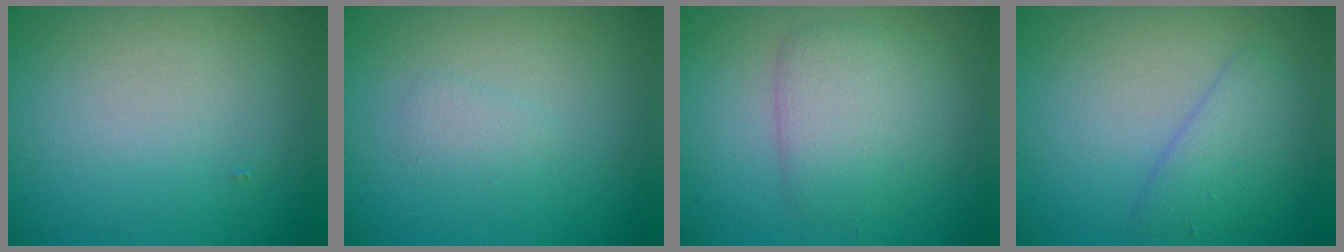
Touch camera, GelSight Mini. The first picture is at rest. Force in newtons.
{"total": 1.0, "press": 1.0, "slide": 0.1}
{"total": 3.5, "press": 3.5, "slide": 0.2}
{"total": 2.7, "press": 2.7, "slide": 0.1}